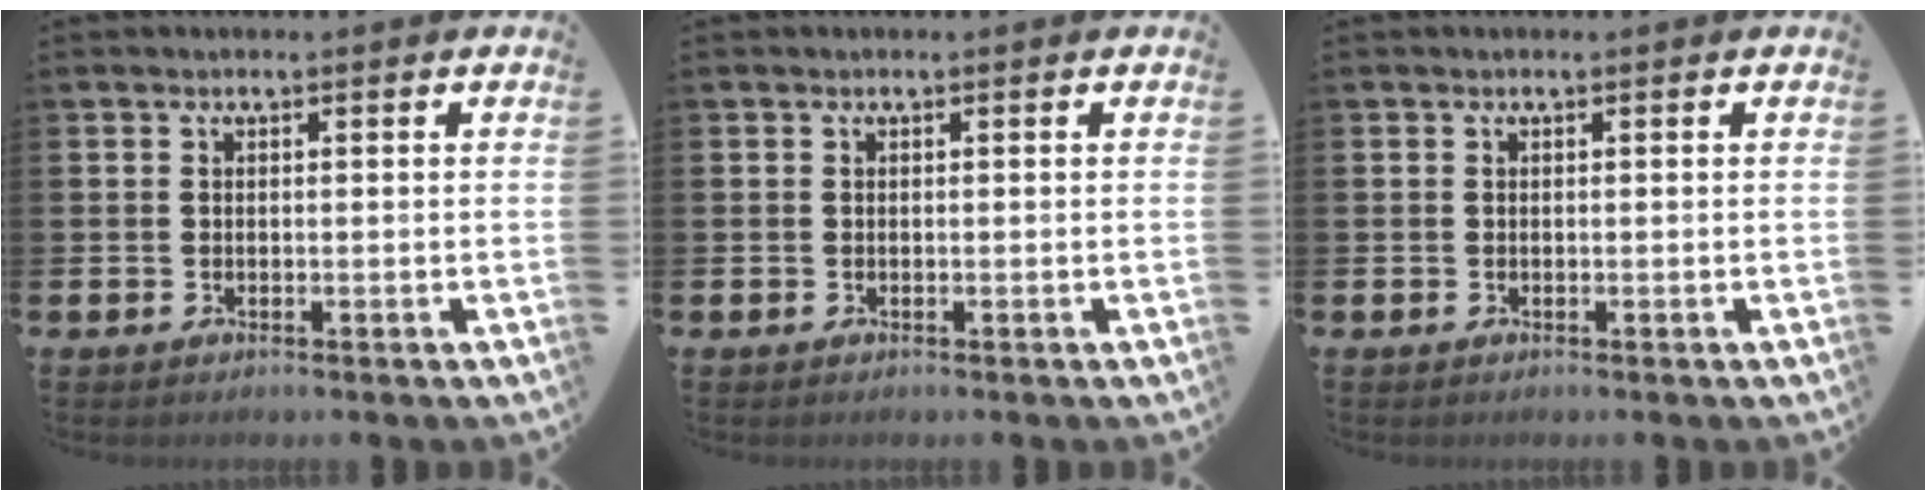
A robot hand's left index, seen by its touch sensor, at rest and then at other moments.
{"total": 0.0}
{"total": 0.0}